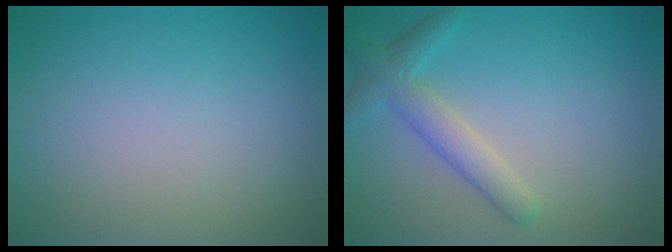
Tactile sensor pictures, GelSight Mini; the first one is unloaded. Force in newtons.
{"total": 2.9, "press": 2.9, "slide": 0.1}